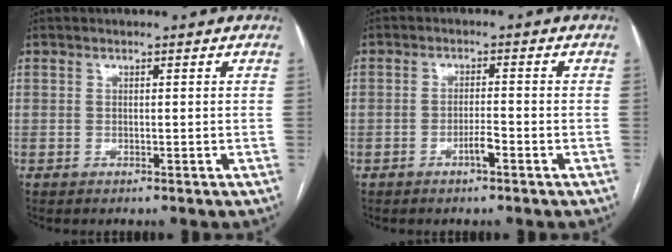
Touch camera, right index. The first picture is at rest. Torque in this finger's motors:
{"motor_torque": [0.38, 0.36, 0.24, 0.05]}